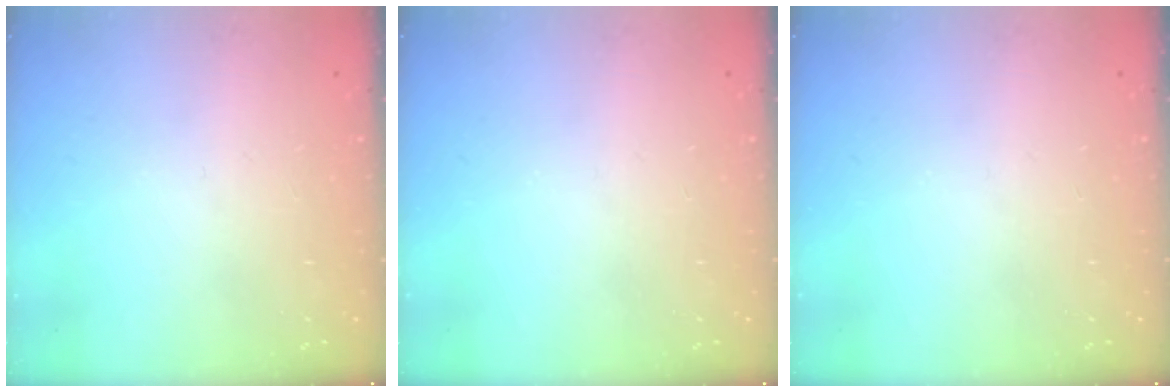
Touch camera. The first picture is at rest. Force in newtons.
{"total": 0.0}
{"total": 0.0}